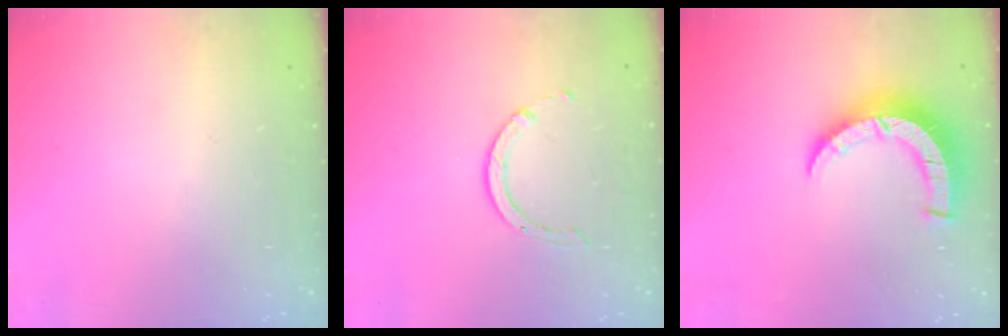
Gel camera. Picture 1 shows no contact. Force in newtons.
{"total": 2.5, "press": 2.5, "slide": 0.2}
{"total": 8.3, "press": 8.3, "slide": 0.6}